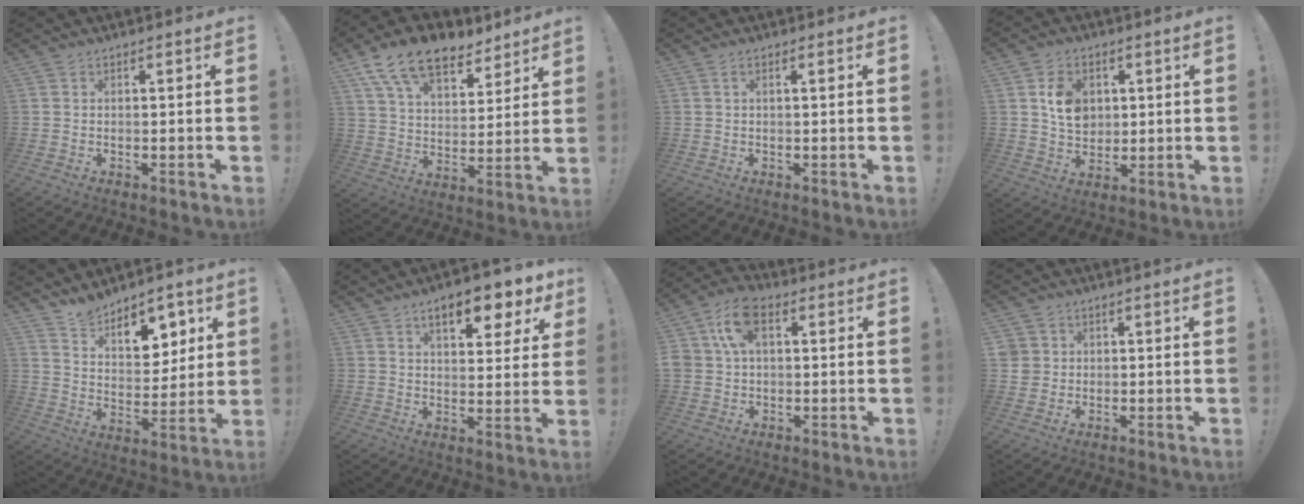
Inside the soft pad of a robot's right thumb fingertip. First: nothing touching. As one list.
[{"total": 16.1, "force": [10.7, 8.5, 8.5], "torque": [-0.145, -0.068, 0.195]}, {"total": 1.2, "force": [0.4, 0.1, 1.2], "torque": [-0.023, 0.000, 0.006]}, {"total": 9.3, "force": [2.4, 7.5, 4.8], "torque": [-0.063, -0.002, 0.048]}, {"total": 11.2, "force": [8.9, 5.8, 3.7], "torque": [-0.050, -0.069, 0.167]}, {"total": 10.9, "force": [6.3, 4.0, 8.0], "torque": [-0.107, -0.032, 0.103]}, {"total": 10.7, "force": [3.3, 7.1, 7.4], "torque": [-0.149, 0.013, 0.062]}, {"total": 3.6, "force": [1.1, 3.4, 0.7], "torque": [-0.007, -0.003, 0.022]}]